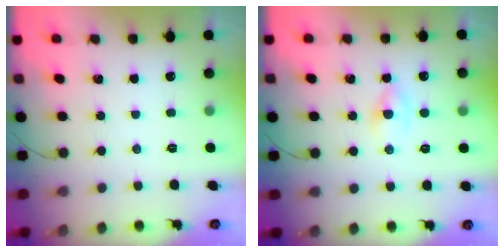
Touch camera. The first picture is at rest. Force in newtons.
{"total": 1.4, "press": 1.1, "slide": 0.9}